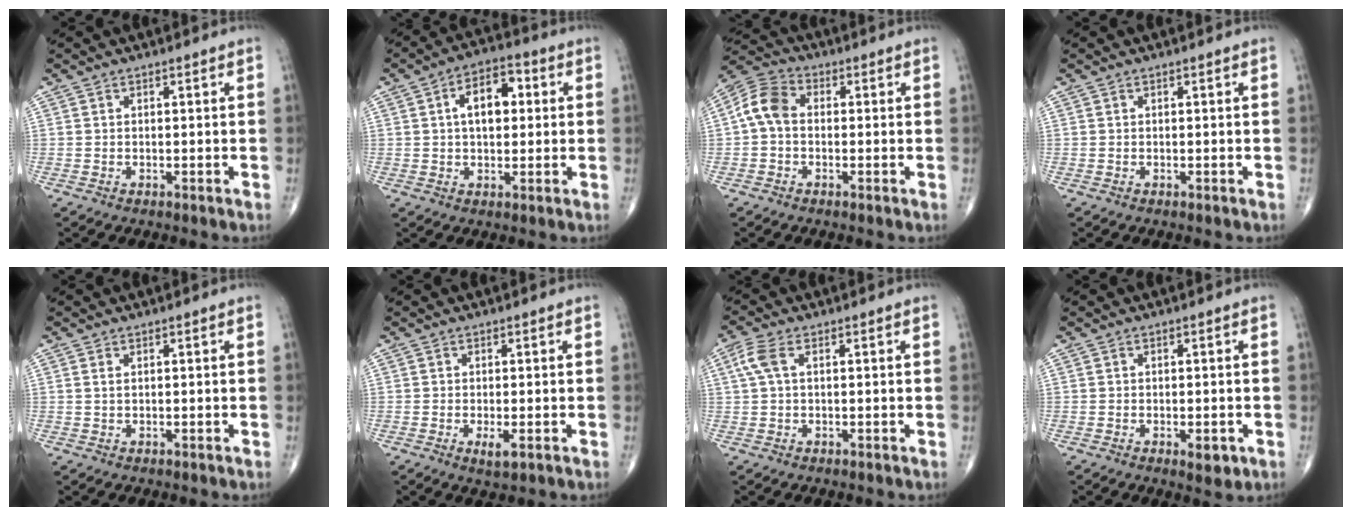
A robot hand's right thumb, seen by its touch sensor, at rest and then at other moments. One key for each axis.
{"total": 9.3, "fx": 1.7, "fy": 5.4, "fz": 7.4, "tx": -0.103, "ty": 0.018, "tz": 0.023}
{"total": 7.2, "fx": -0.1, "fy": 5.1, "fz": 5.1, "tx": -0.095, "ty": 0.023, "tz": -0.016}
{"total": 0.0}
{"total": 0.9, "fx": 0.4, "fy": 0.3, "fz": 0.7, "tx": -0.020, "ty": 0.006, "tz": 0.010}
{"total": 2.5, "fx": -0.8, "fy": 0.8, "fz": 2.2, "tx": -0.041, "ty": -0.007, "tz": -0.014}
{"total": 4.1, "fx": 1.1, "fy": 2.0, "fz": 3.4, "tx": -0.096, "ty": 0.018, "tz": 0.020}
{"total": 3.1, "fx": -1.1, "fy": 1.4, "fz": 2.5, "tx": -0.026, "ty": -0.003, "tz": -0.011}